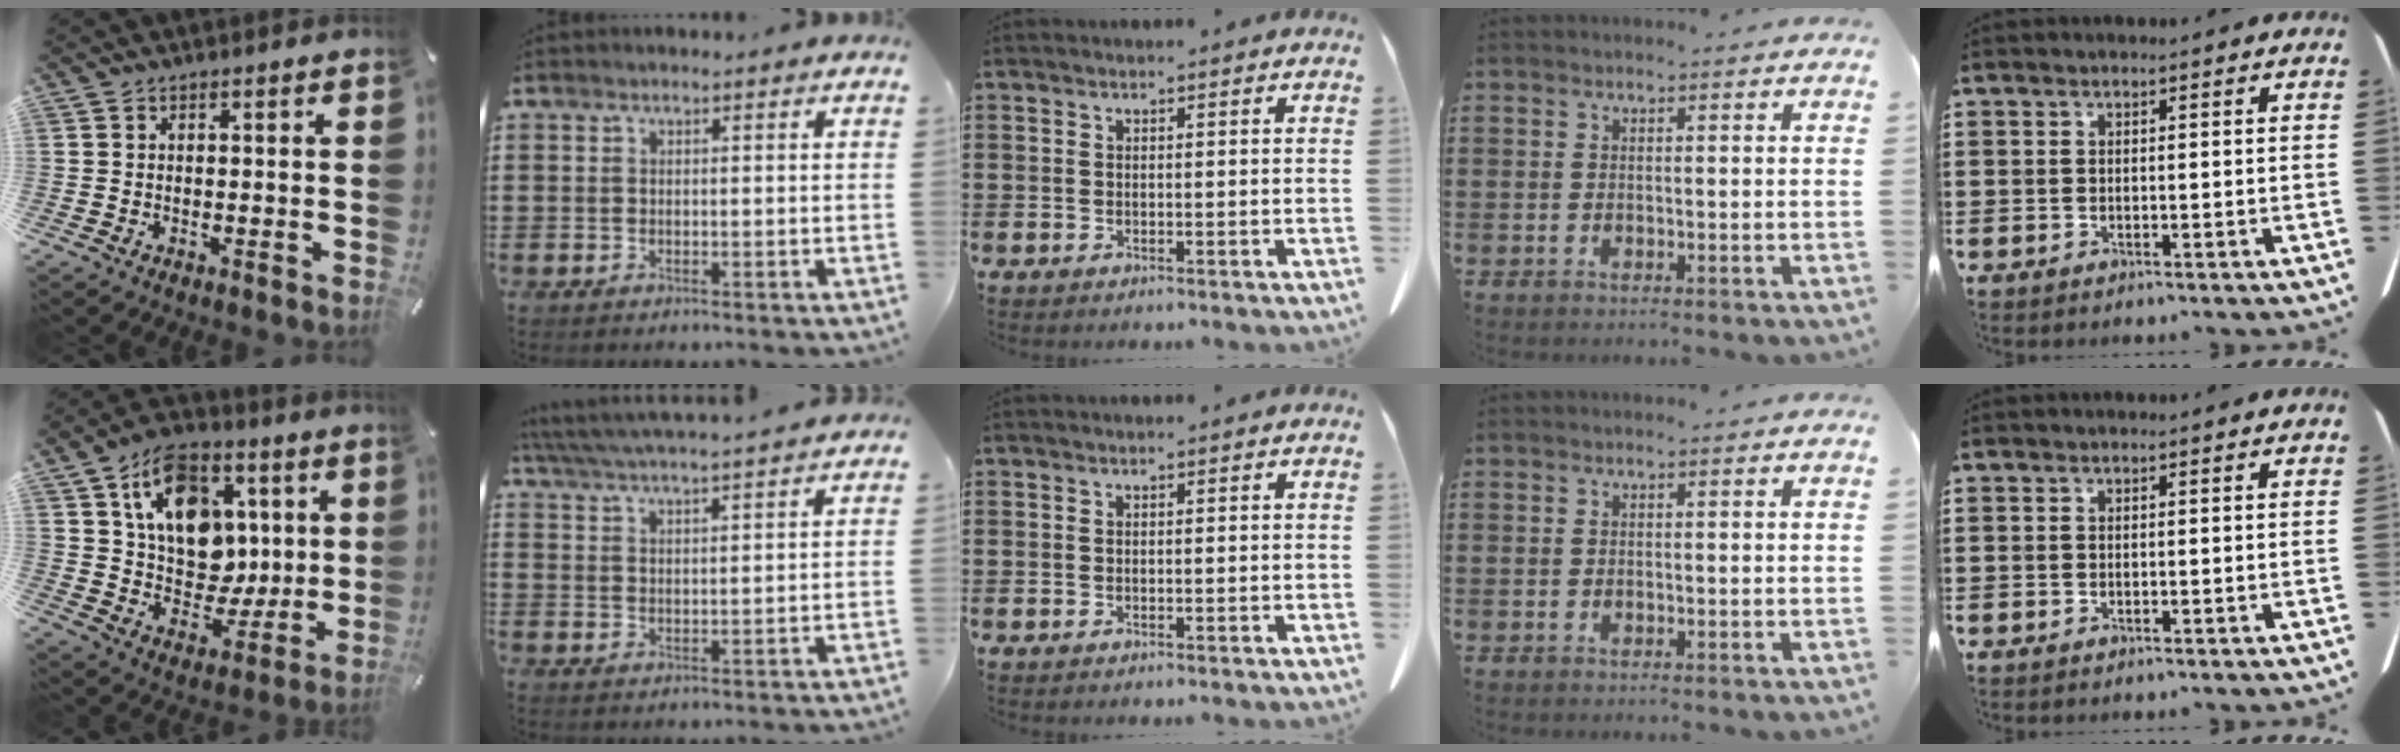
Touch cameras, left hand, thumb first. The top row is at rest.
{"thumb": {"total": 16.7, "force": [5.6, 12.9, 9.1], "torque": [-0.141, -0.016, 0.111]}, "index": {"total": 4.8, "force": [4.7, -0.4, 1.1], "torque": [-0.041, -0.026, 0.080]}}